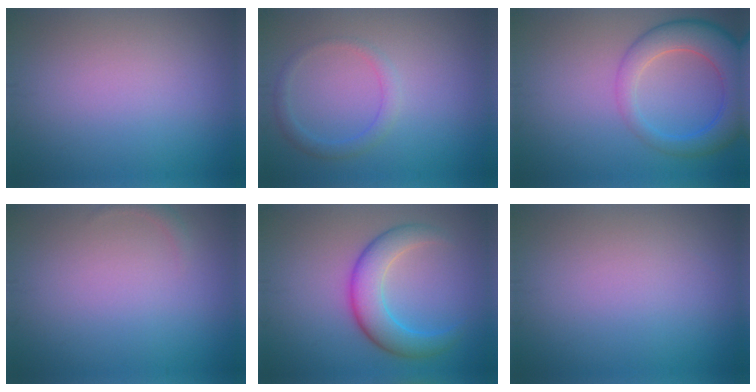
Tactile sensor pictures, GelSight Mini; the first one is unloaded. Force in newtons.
{"total": 1.8, "press": 1.8, "slide": 0.1}
{"total": 6.4, "press": 6.4, "slide": 0.3}
{"total": 0.7, "press": 0.7, "slide": 0.1}
{"total": 5.1, "press": 5.1, "slide": 0.1}
{"total": 0.0}